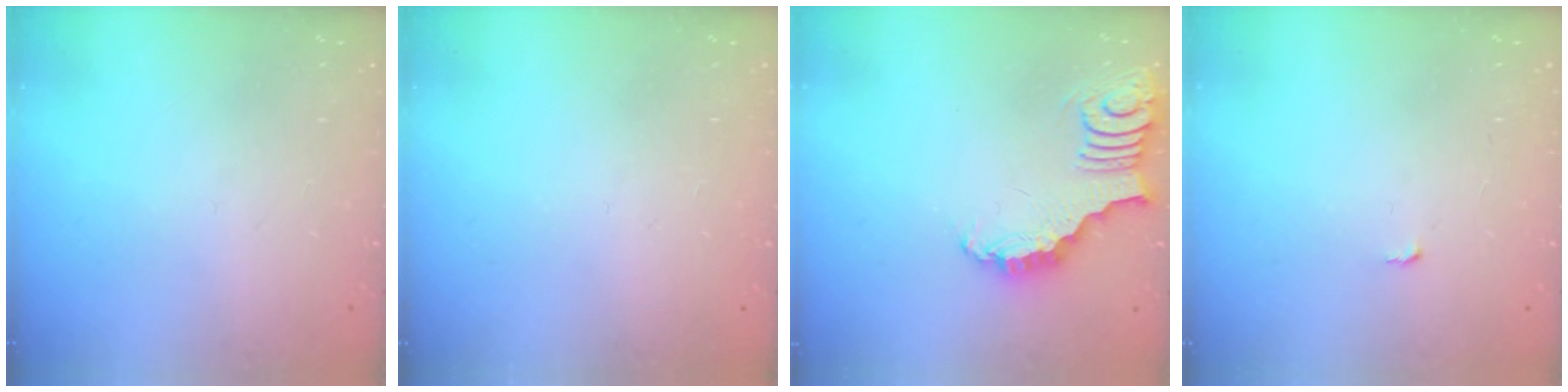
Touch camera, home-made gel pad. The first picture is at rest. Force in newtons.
{"total": 1.5, "press": 1.5, "slide": 0.1}
{"total": 3.4, "press": 3.3, "slide": 0.6}
{"total": 2.7, "press": 2.7, "slide": 0.2}